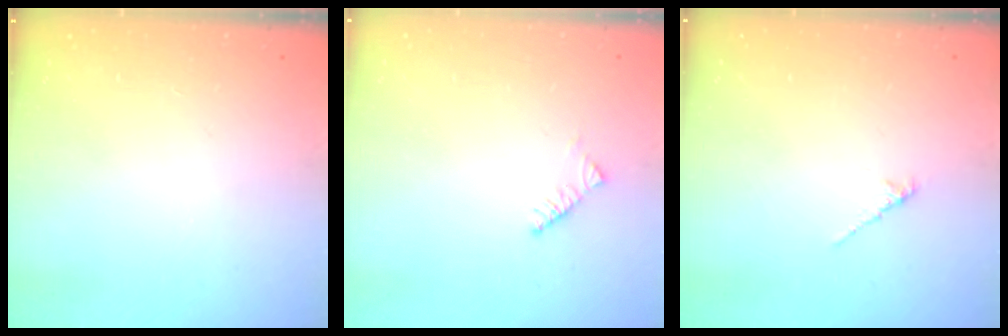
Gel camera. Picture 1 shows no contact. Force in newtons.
{"total": 2.9, "press": 2.9, "slide": 0.5}
{"total": 1.6, "press": 1.5, "slide": 0.5}